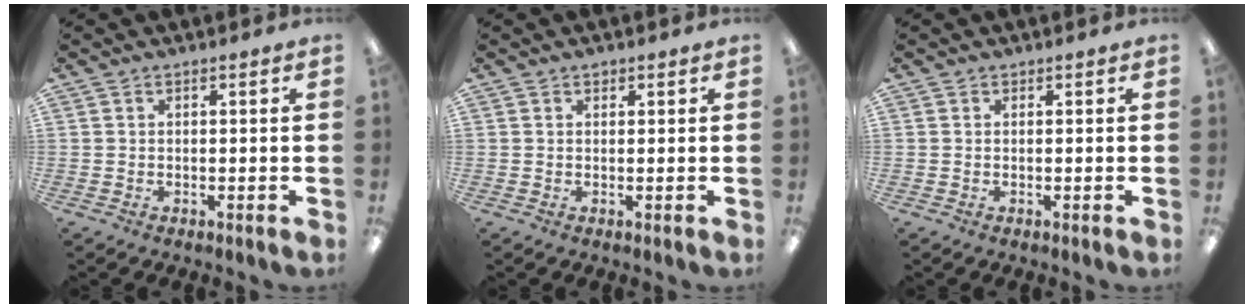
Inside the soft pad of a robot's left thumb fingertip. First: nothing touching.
{"total": 0.6, "force": [0.5, 0.4, 0.1], "torque": [0.006, -0.002, 0.008]}
{"total": 0.0}